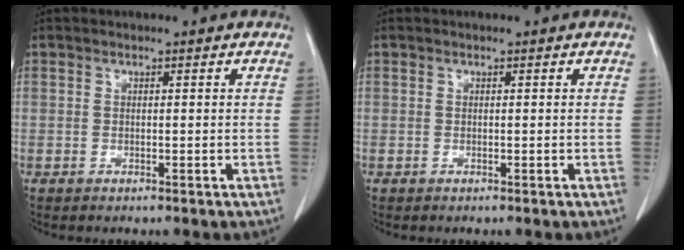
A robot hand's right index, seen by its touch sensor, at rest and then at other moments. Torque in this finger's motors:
{"motor_torque": [0.00, 0.00, 0.00, 0.00]}